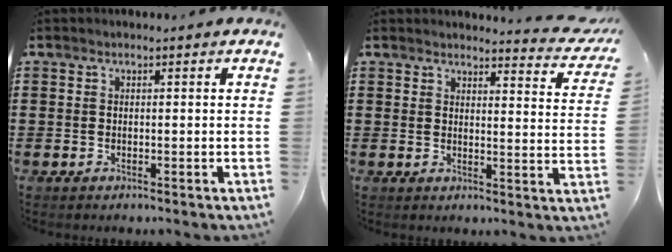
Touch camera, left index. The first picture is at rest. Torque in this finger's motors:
{"motor_torque": [2.14, 0.00, 0.01, 0.00]}